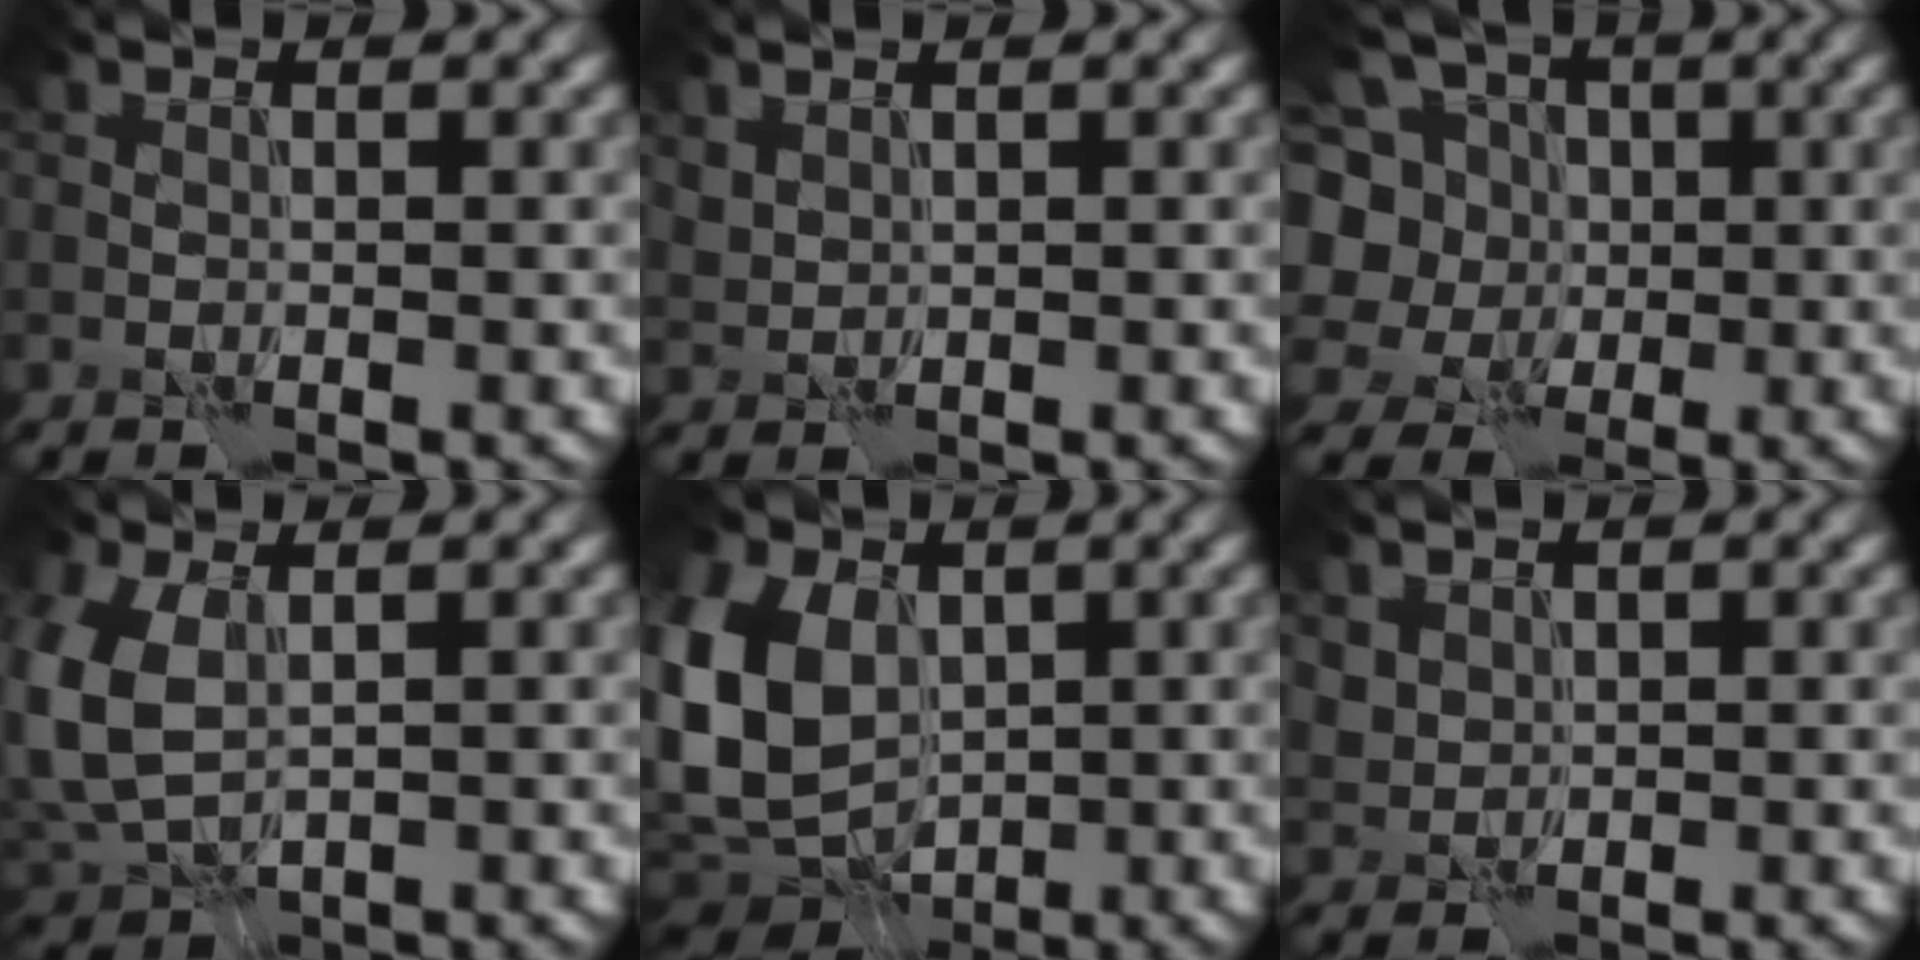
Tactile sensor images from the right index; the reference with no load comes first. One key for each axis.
{"total": 1.1, "fx": 0.9, "fy": 0.6, "fz": 0.3, "tx": -0.011, "ty": 0.000, "tz": 0.023}
{"total": 9.5, "fx": 2.0, "fy": 8.1, "fz": 4.6, "tx": -0.115, "ty": 0.025, "tz": 0.005}
{"total": 6.4, "fx": 0.7, "fy": 4.0, "fz": 4.9, "tx": -0.130, "ty": -0.005, "tz": 0.013}
{"total": 12.7, "fx": 0.3, "fy": 9.2, "fz": 8.8, "tx": -0.198, "ty": -0.004, "tz": -0.009}
{"total": 1.5, "fx": 0.9, "fy": 1.2, "fz": 0.3, "tx": -0.010, "ty": -0.002, "tz": 0.023}